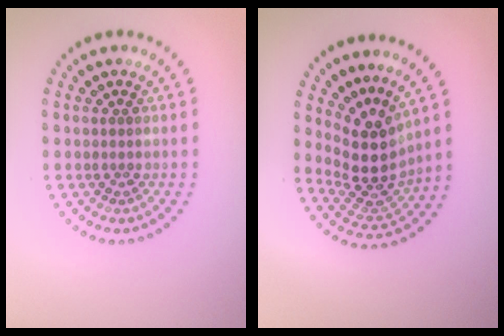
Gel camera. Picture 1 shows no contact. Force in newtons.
{"total": 4.5, "press": 3.4, "slide": 3.0}